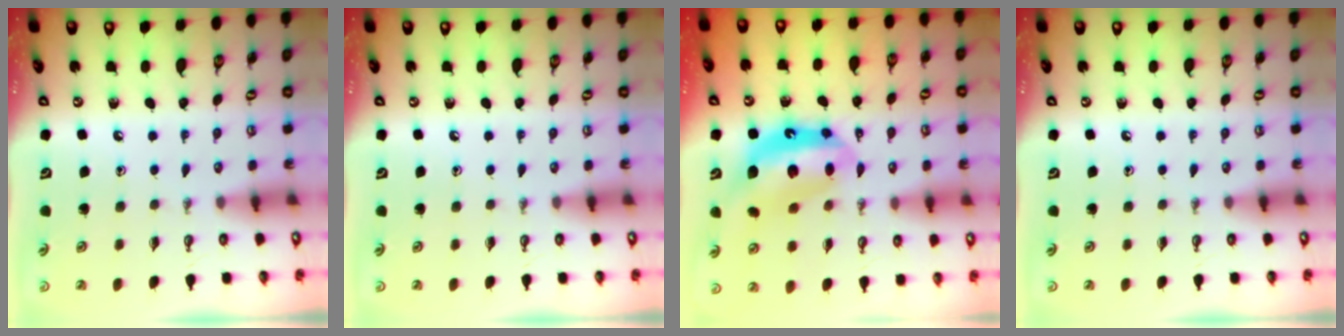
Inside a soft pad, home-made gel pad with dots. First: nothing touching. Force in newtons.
{"total": 0.0}
{"total": 12.6, "press": 12.5, "slide": 1.4}
{"total": 0.0}